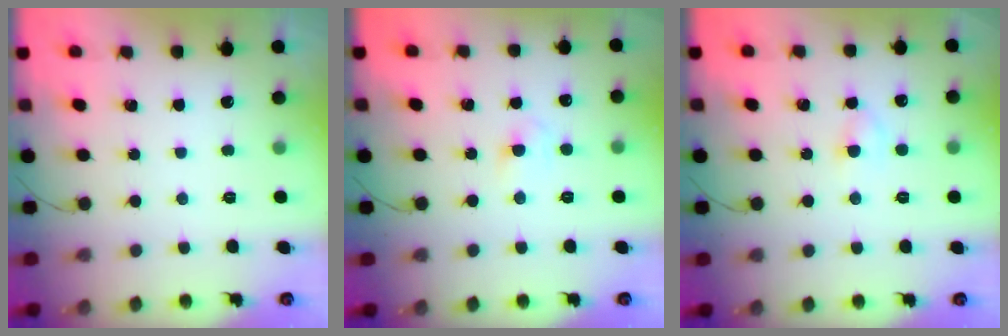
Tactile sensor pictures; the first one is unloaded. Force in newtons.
{"total": 3.4, "press": 3.2, "slide": 1.2}
{"total": 2.6, "press": 2.4, "slide": 1.0}